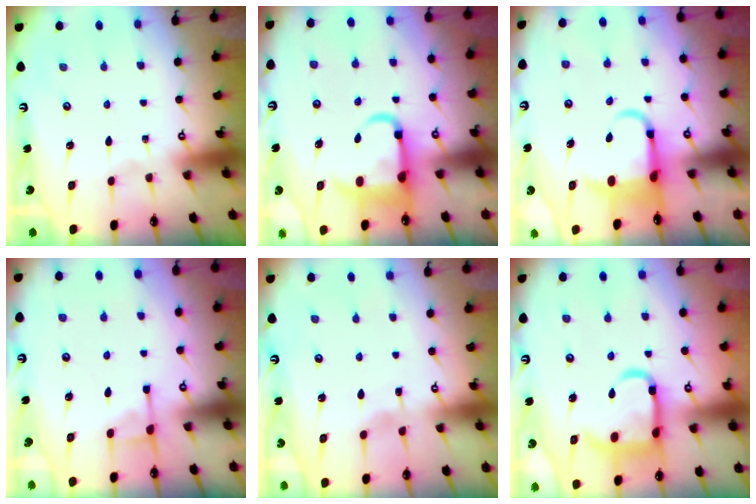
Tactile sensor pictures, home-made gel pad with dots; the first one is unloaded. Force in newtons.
{"total": 8.1, "press": 7.9, "slide": 1.6}
{"total": 6.5, "press": 6.3, "slide": 1.4}
{"total": 4.4, "press": 4.2, "slide": 1.0}
{"total": 2.8, "press": 2.7, "slide": 0.3}
{"total": 16.3, "press": 16.2, "slide": 1.7}